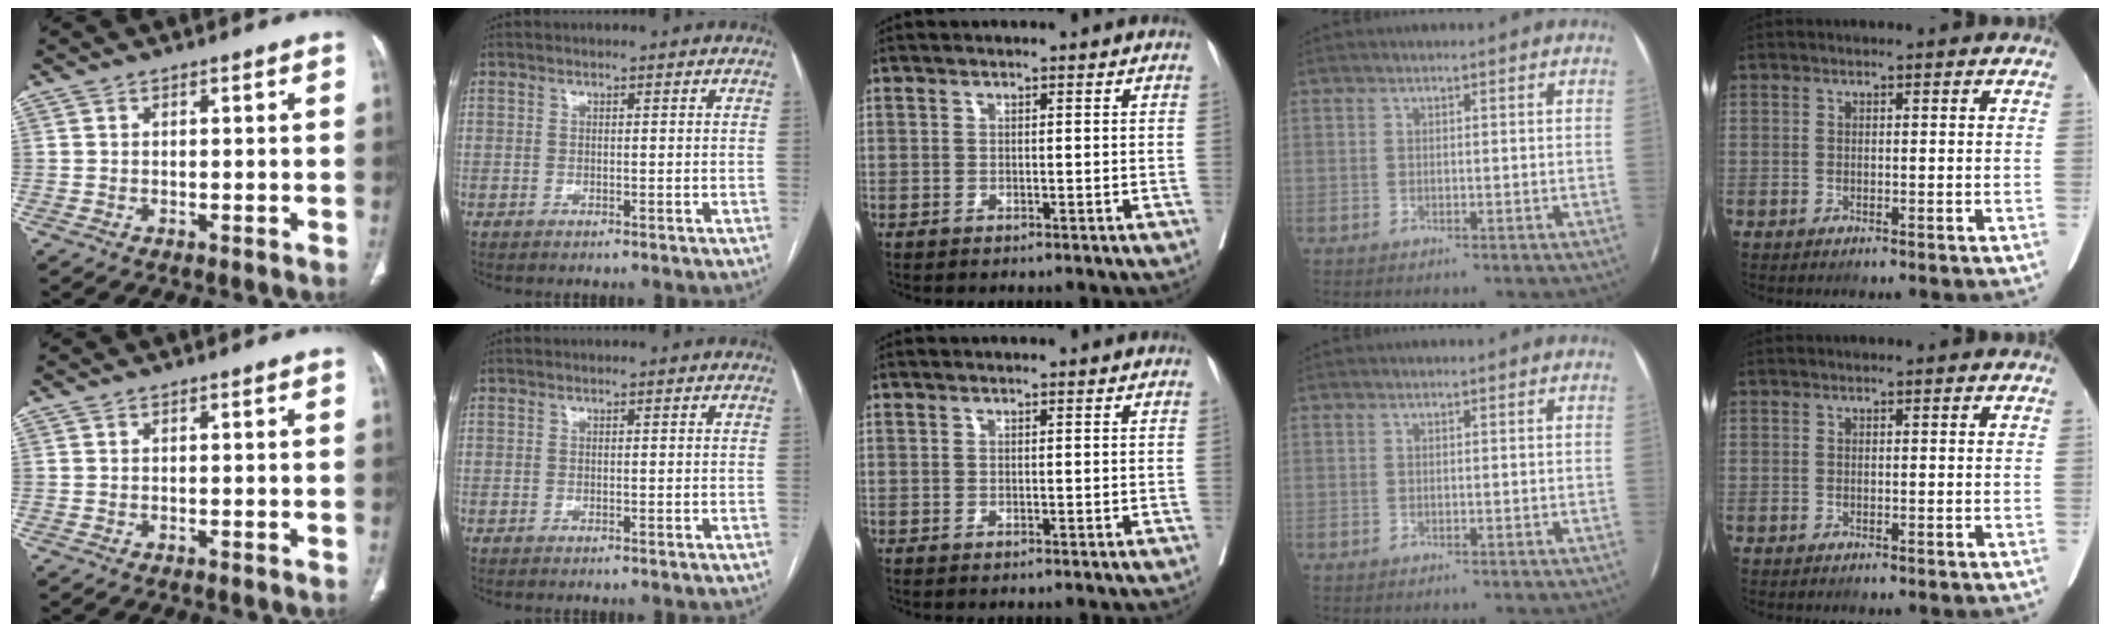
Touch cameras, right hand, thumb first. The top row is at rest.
{}